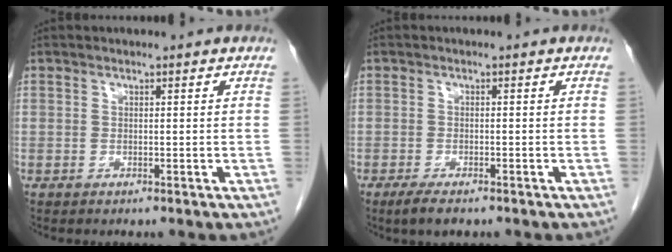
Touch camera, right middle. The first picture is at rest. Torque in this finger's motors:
{"motor_torque": [0.28, -0.10, 0.02, 0.01]}